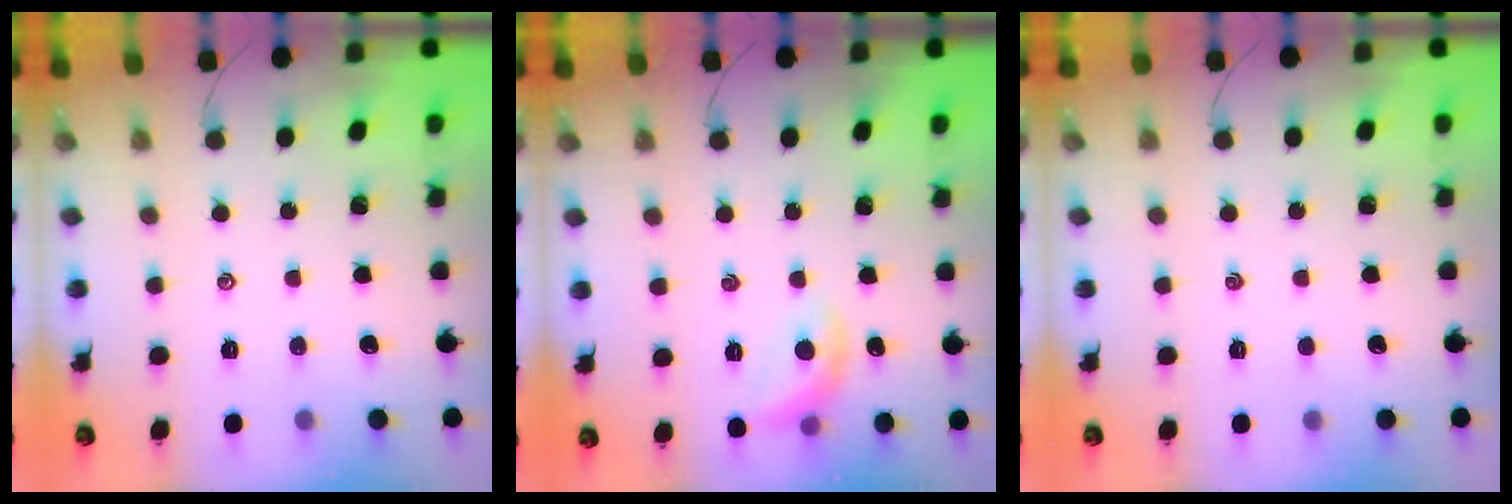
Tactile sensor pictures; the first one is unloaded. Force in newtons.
{"total": 8.4, "press": 8.4, "slide": 0.3}
{"total": 0.0}